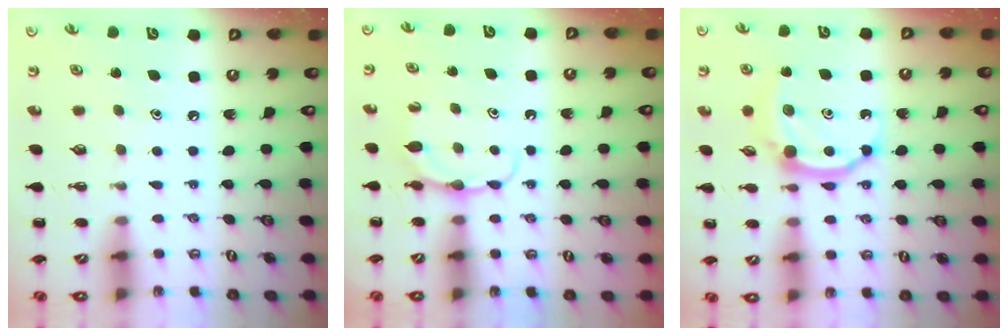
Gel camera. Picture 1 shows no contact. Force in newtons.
{"total": 5.2, "press": 5.1, "slide": 1.1}
{"total": 9.9, "press": 9.9, "slide": 0.9}